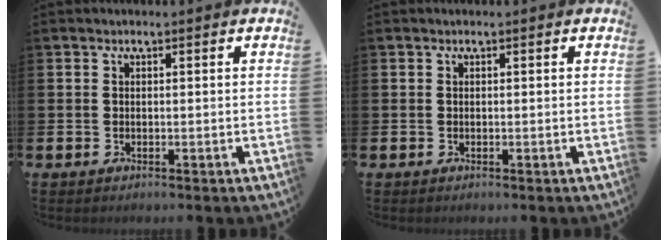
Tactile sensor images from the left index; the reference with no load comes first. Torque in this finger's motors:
{"motor_torque": [0.16, 0.21, 0.02, -0.01]}